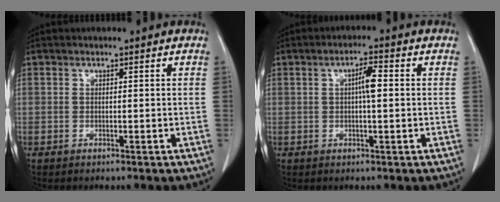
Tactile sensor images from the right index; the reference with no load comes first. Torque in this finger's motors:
{"motor_torque": [0.12, 0.04, 0.10, 0.04]}